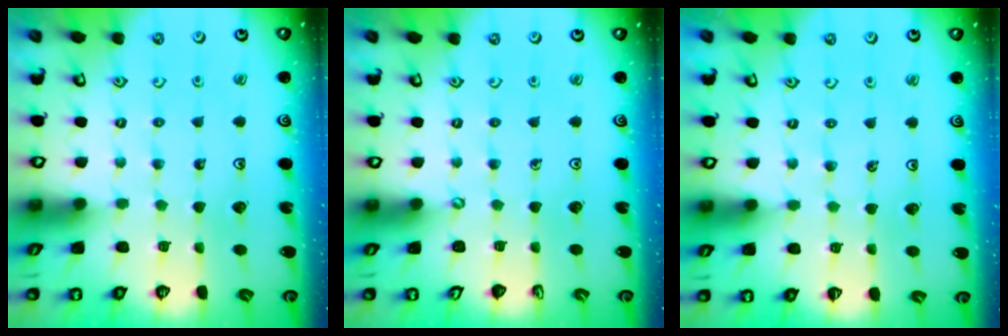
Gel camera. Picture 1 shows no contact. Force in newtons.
{"total": 0.0}
{"total": 2.1, "press": 2.0, "slide": 0.5}